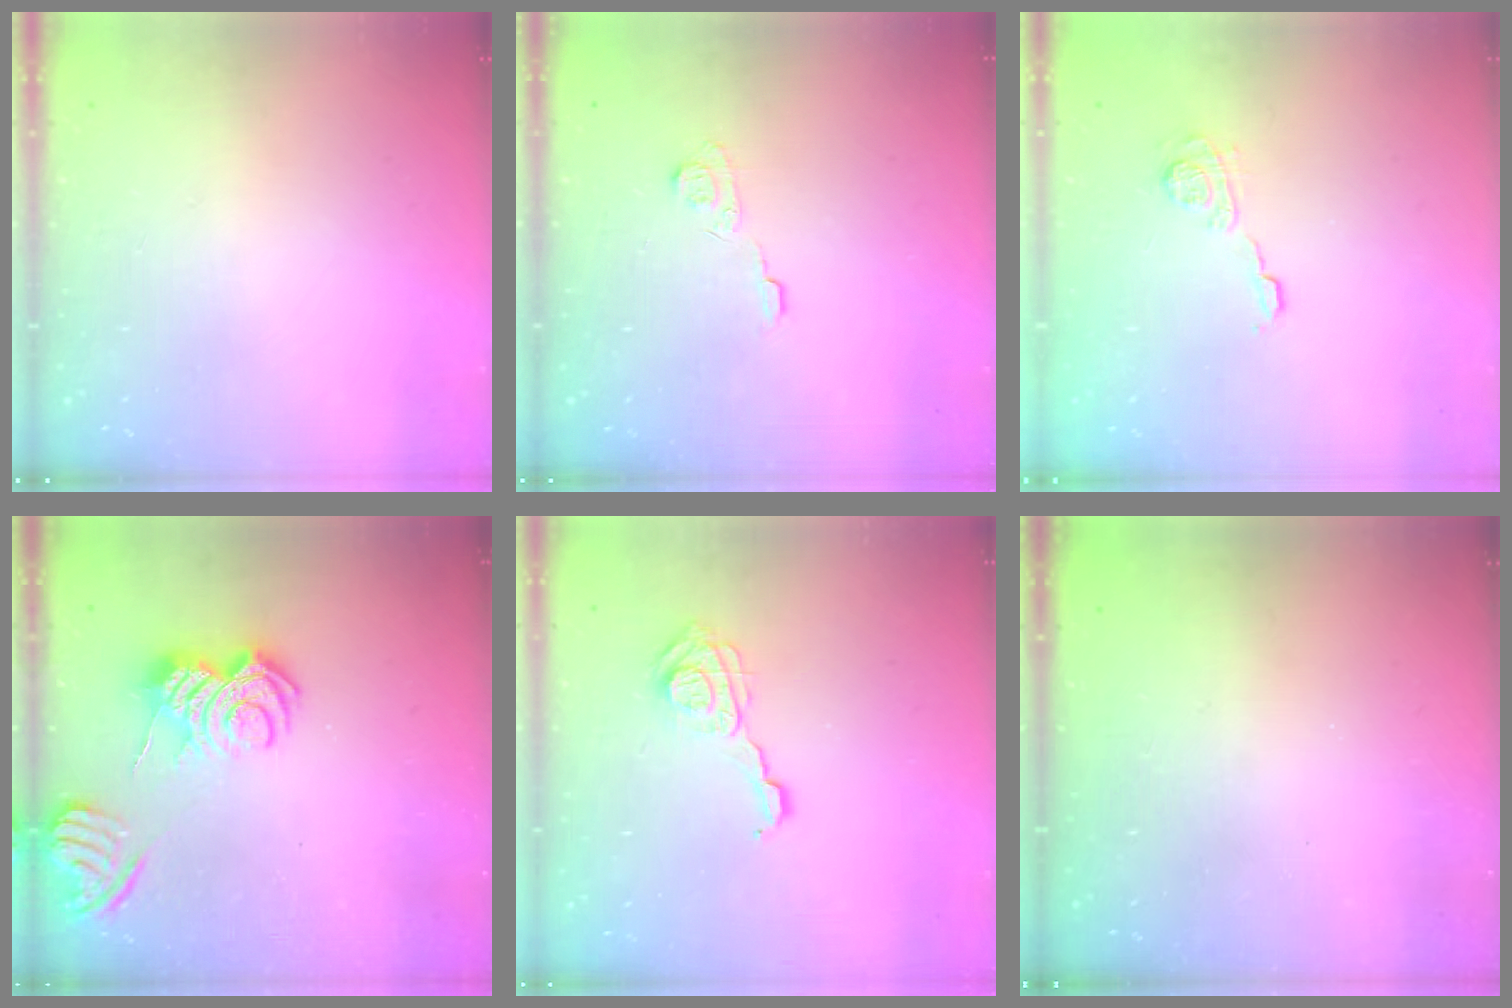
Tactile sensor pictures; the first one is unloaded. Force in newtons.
{"total": 6.2, "press": 6.2, "slide": 0.5}
{"total": 9.5, "press": 9.5, "slide": 0.8}
{"total": 8.2, "press": 8.2, "slide": 0.9}
{"total": 10.4, "press": 10.4, "slide": 0.4}
{"total": 2.4, "press": 2.2, "slide": 0.8}